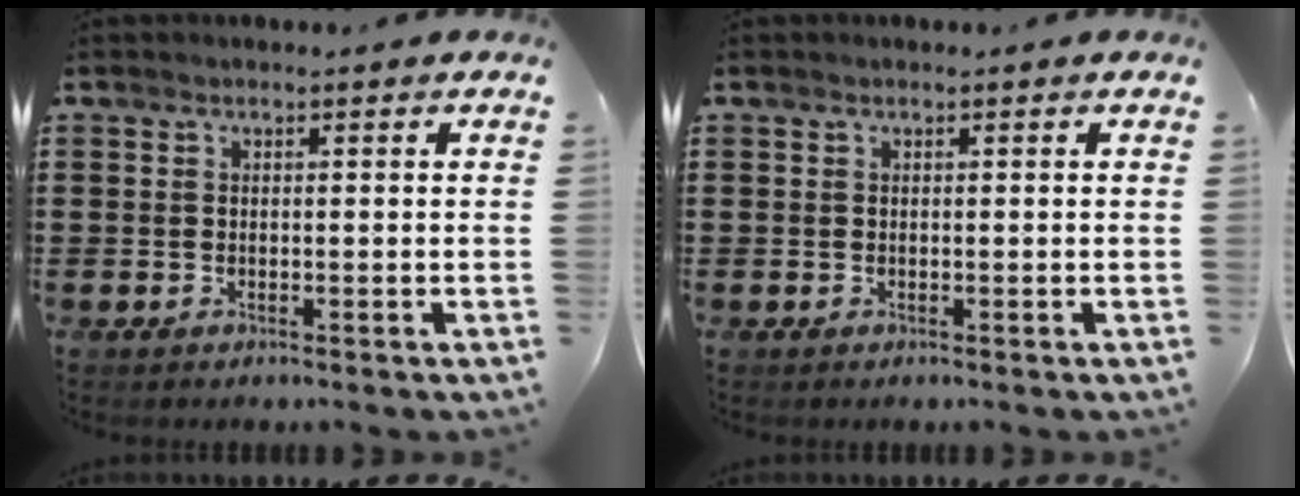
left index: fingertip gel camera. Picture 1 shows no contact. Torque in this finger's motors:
{"motor_torque": [0.09, -0.03, 0.04, 0.01]}